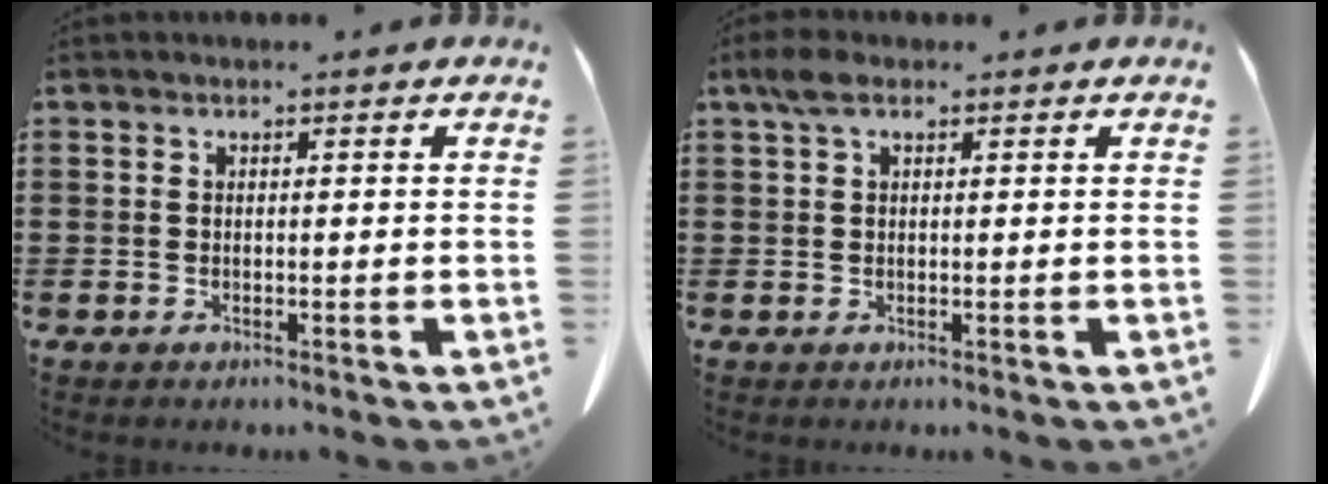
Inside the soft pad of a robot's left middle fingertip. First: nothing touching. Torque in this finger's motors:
{"motor_torque": [1.03, 1.00, 0.30, 0.07]}